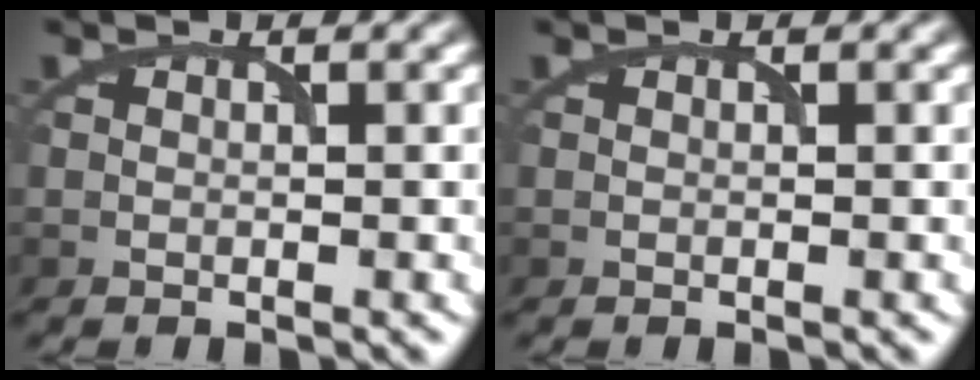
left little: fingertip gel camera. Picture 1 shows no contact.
{"total": 0.0}